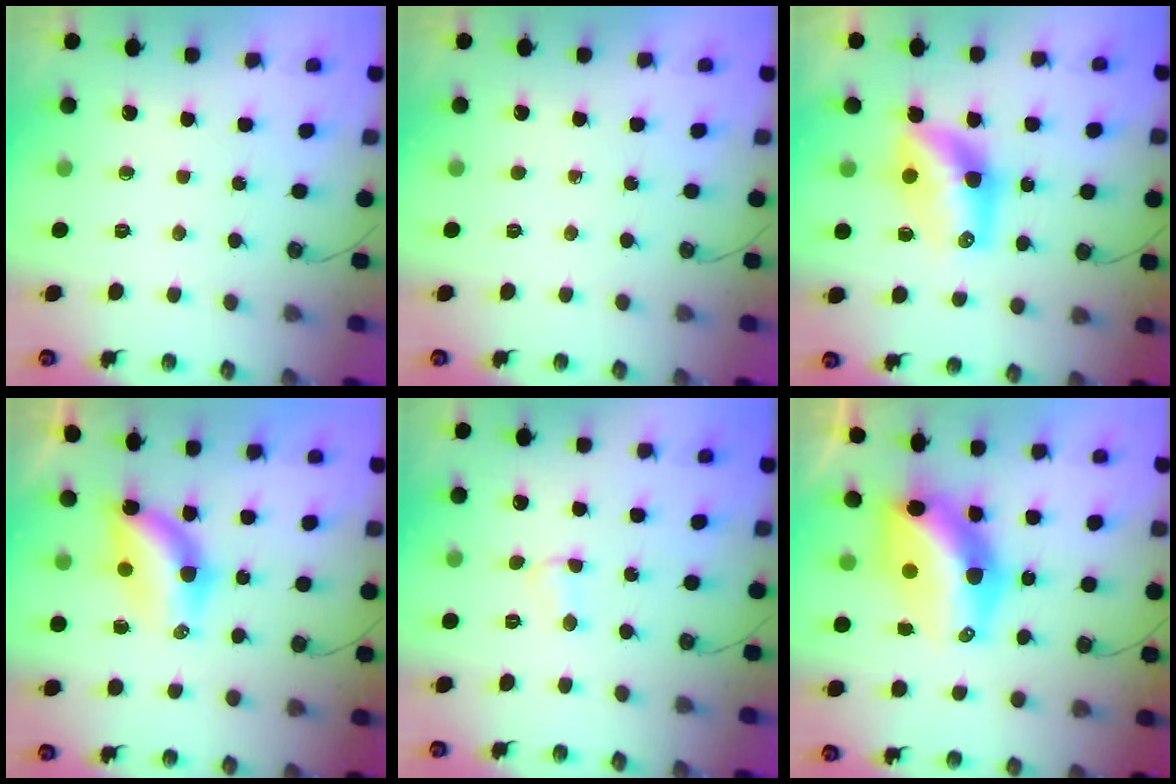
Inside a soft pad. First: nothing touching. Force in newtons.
{"total": 0.0}
{"total": 10.1, "press": 10.1, "slide": 0.6}
{"total": 8.4, "press": 7.5, "slide": 3.9}
{"total": 2.8, "press": 2.8, "slide": 0.3}
{"total": 13.9, "press": 13.8, "slide": 1.3}